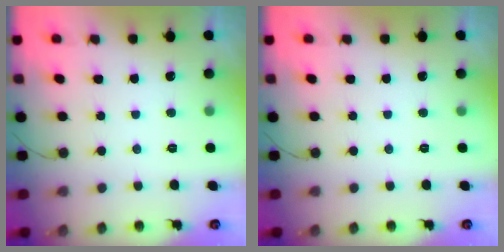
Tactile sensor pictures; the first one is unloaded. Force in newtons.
{"total": 0.0}